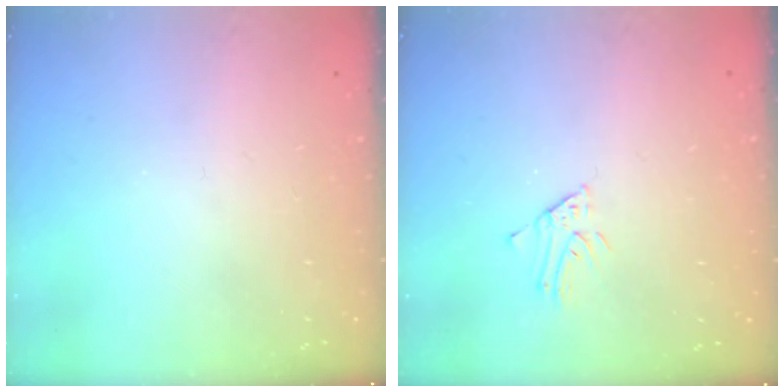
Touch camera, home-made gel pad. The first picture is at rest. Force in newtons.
{"total": 2.9, "press": 2.9, "slide": 0.2}